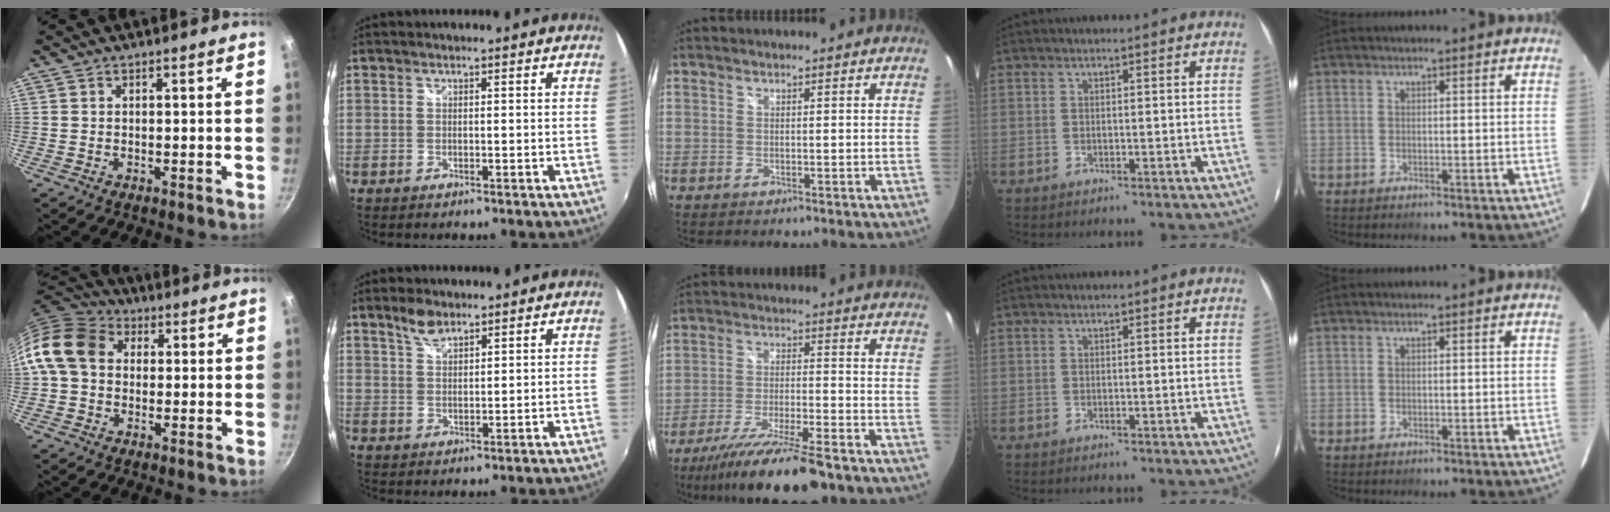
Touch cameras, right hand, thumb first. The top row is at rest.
{"thumb": {"total": 12.2, "force": [1.5, 9.7, 7.2], "torque": [-0.110, 0.025, 0.008]}, "index": {"total": 4.1, "force": [3.1, 1.5, 2.1], "torque": [-0.037, 0.005, 0.060]}, "middle": {"total": 15.8, "force": [-12.7, 2.3, 9.1], "torque": [-0.181, -0.027, -0.210]}}